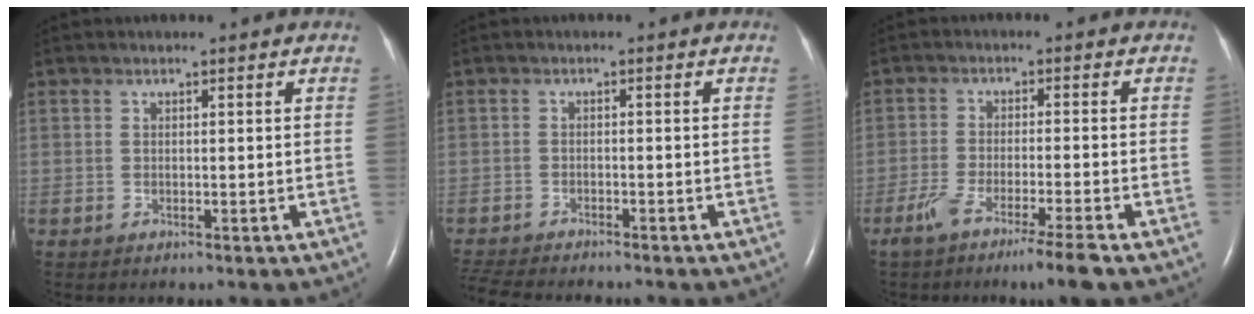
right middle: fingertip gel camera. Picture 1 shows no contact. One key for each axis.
{"total": 7.6, "fx": -6.9, "fy": 0.9, "fz": 2.9, "tx": -0.052, "ty": -0.015, "tz": -0.110}
{"total": 7.5, "fx": -5.2, "fy": -0.5, "fz": 5.4, "tx": -0.092, "ty": -0.017, "tz": -0.089}